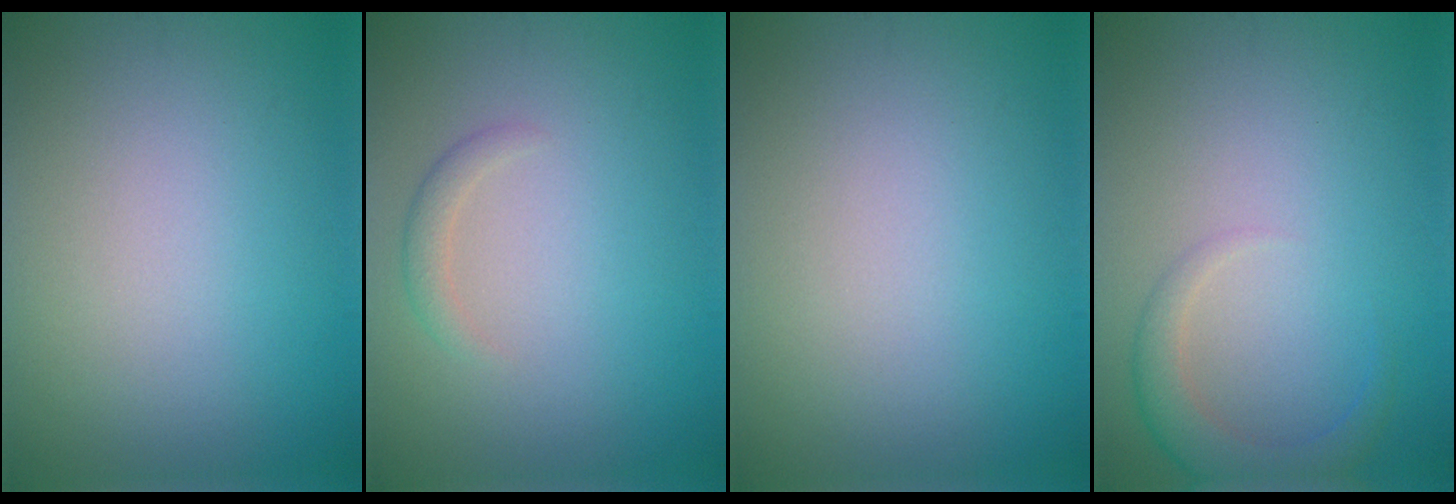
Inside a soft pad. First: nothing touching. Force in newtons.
{"total": 1.3, "press": 1.3, "slide": 0.1}
{"total": 0.0}
{"total": 2.8, "press": 2.8, "slide": 0.3}